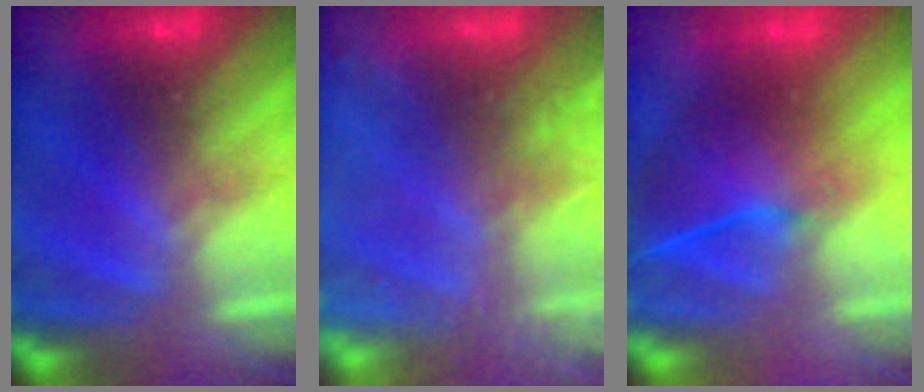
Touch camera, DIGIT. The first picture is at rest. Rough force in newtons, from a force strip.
{"total": 7.5}
{"total": 3.7}